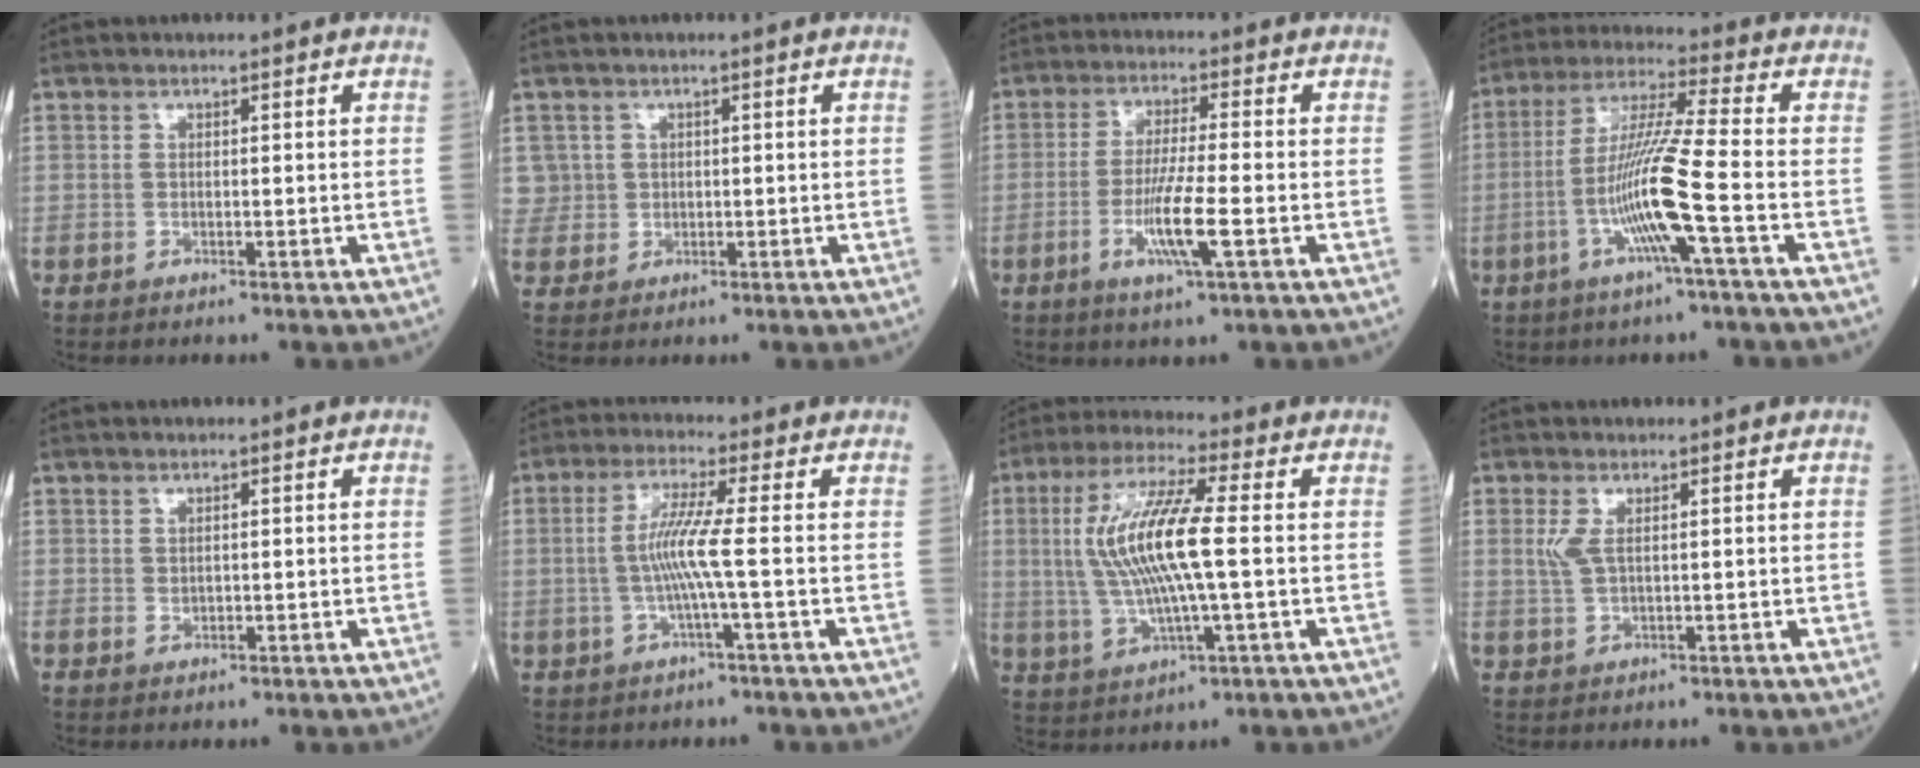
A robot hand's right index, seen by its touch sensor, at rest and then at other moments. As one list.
[{"total": 2.7, "force": [0.9, 2.5, -0.3], "torque": [0.021, 0.007, 0.013]}, {"total": 7.7, "force": [-2.4, -0.1, 7.3], "torque": [-0.141, -0.013, -0.046]}, {"total": 11.5, "force": [-3.5, -1.1, 11.0], "torque": [-0.217, -0.003, -0.072]}, {"total": 0.5, "force": [0.2, 0.4, 0.3], "torque": [-0.002, -0.001, 0.002]}, {"total": 5.8, "force": [-0.6, -1.0, 5.7], "torque": [-0.121, 0.005, -0.013]}, {"total": 12.6, "force": [0.7, 1.7, 12.5], "torque": [-0.264, 0.011, 0.013]}, {"total": 2.2, "force": [0.8, 0.6, 2.0], "torque": [-0.055, 0.002, 0.021]}]